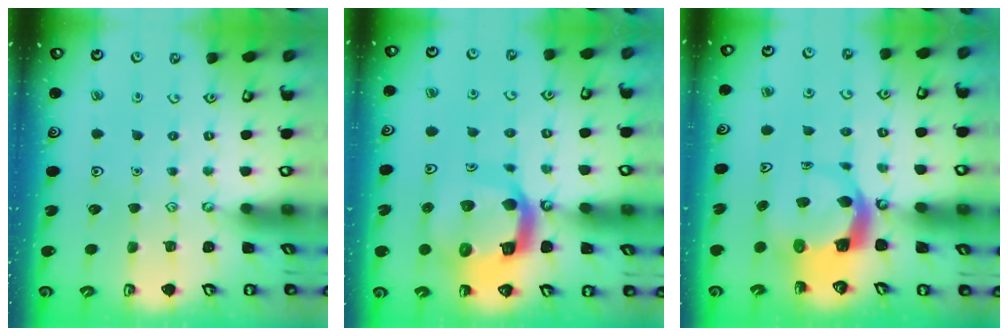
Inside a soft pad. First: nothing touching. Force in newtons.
{"total": 14.7, "press": 14.6, "slide": 1.7}
{"total": 6.0, "press": 5.9, "slide": 0.7}